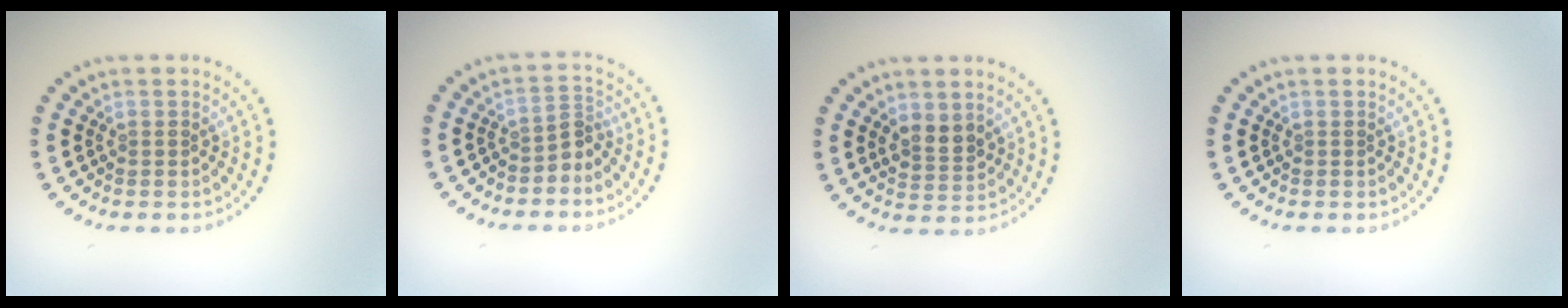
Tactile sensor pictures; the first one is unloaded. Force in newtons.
{"total": 2.2, "press": 1.5, "slide": 1.6}
{"total": 2.5, "press": 2.3, "slide": 1.0}
{"total": 0.0}